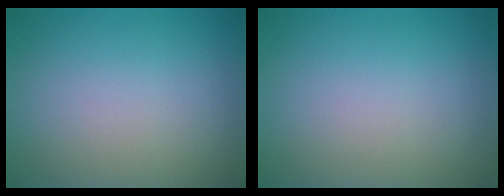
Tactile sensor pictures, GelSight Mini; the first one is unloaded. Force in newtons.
{"total": 0.0}